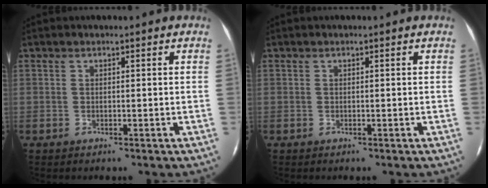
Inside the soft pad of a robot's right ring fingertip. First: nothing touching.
{"total": 0.0}